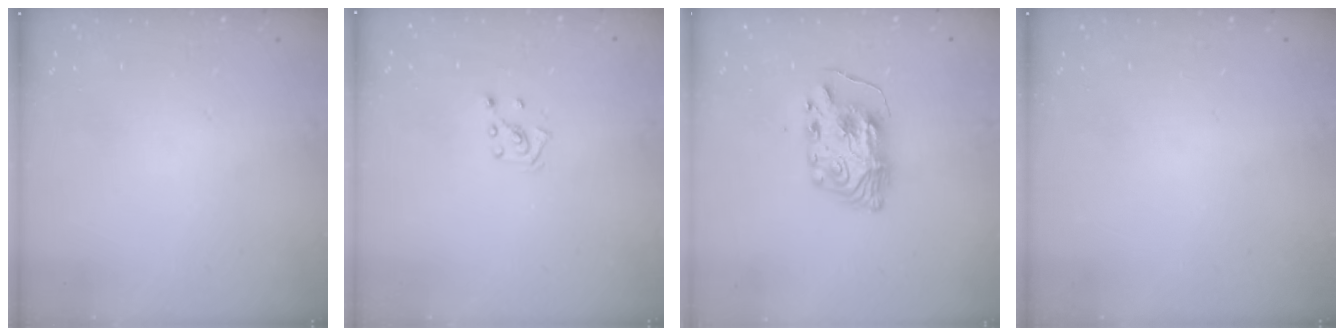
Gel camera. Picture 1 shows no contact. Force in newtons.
{"total": 2.8, "press": 2.8, "slide": 0.2}
{"total": 8.1, "press": 8.1, "slide": 0.9}
{"total": 0.0}